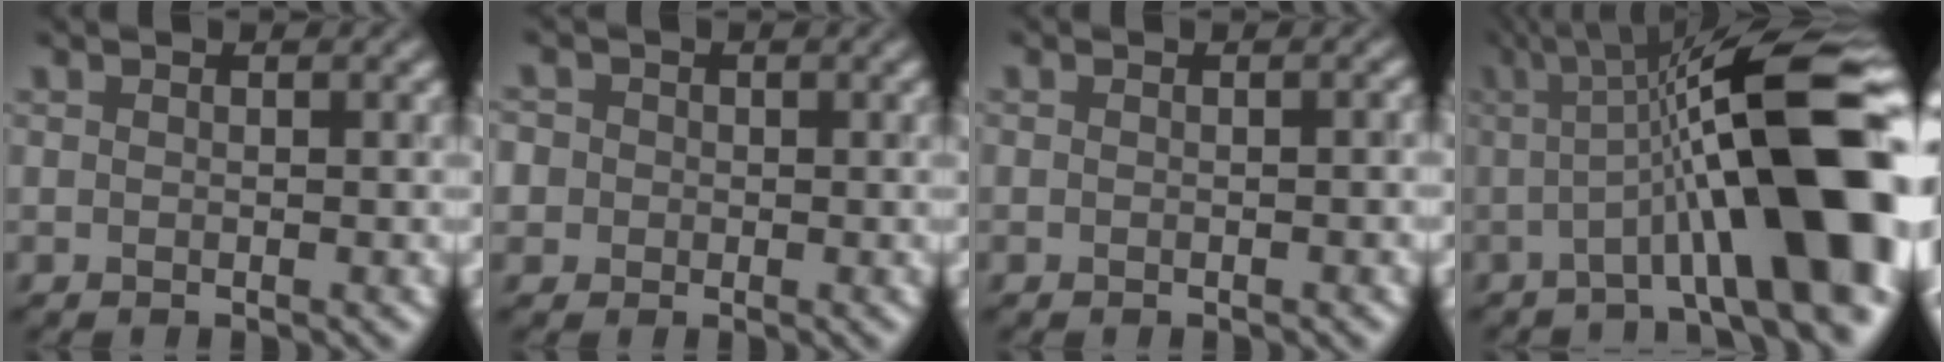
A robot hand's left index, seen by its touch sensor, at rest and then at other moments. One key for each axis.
{"total": 4.5, "fx": 1.1, "fy": 4.0, "fz": 1.7, "tx": -0.027, "ty": 0.032, "tz": -0.010}
{"total": 0.6, "fx": -0.2, "fy": 0.3, "fz": 0.5, "tx": -0.006, "ty": -0.003, "tz": -0.003}
{"total": 14.6, "fx": -0.7, "fy": 3.1, "fz": 14.3, "tx": -0.187, "ty": 0.028, "tz": -0.017}